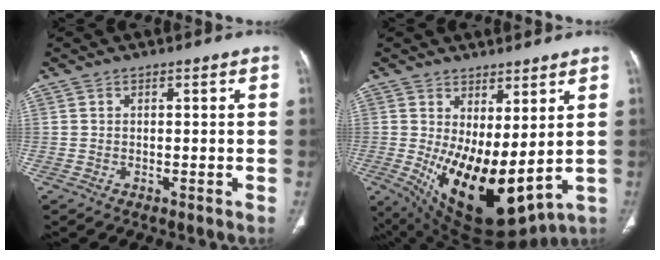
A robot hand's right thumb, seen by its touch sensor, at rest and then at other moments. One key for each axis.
{"total": 16.2, "fx": 0.8, "fy": 7.2, "fz": 14.5, "tx": -0.245, "ty": -0.039, "tz": 0.043}